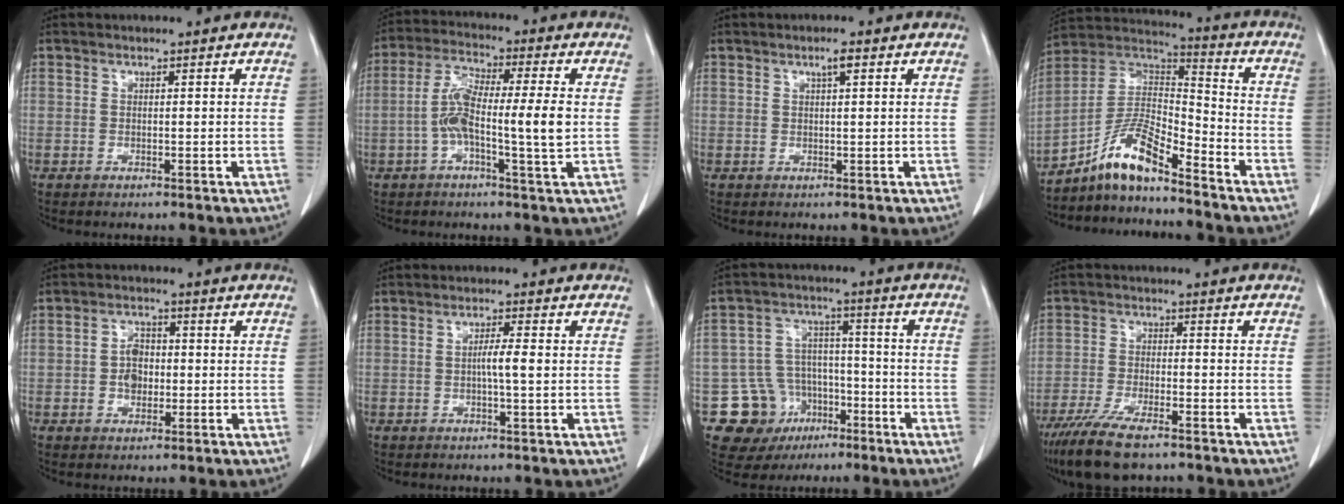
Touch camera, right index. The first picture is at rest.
{"total": 9.9, "force": [-0.9, 0.8, 9.9], "torque": [-0.190, 0.015, -0.026]}
{"total": 1.7, "force": [0.9, 0.1, 1.5], "torque": [-0.029, 0.002, 0.013]}
{"total": 10.4, "force": [-7.9, 1.8, 6.6], "torque": [-0.134, 0.025, -0.145]}
{"total": 4.8, "force": [-0.5, 3.0, 3.7], "torque": [-0.072, 0.009, -0.010]}
{"total": 2.8, "force": [-0.1, -0.1, 2.8], "torque": [-0.052, 0.000, -0.003]}
{"total": 12.0, "force": [-5.7, 10.1, 3.0], "torque": [-0.047, 0.045, -0.075]}
{"total": 10.7, "force": [-8.0, 2.5, 6.7], "torque": [-0.121, -0.025, -0.135]}